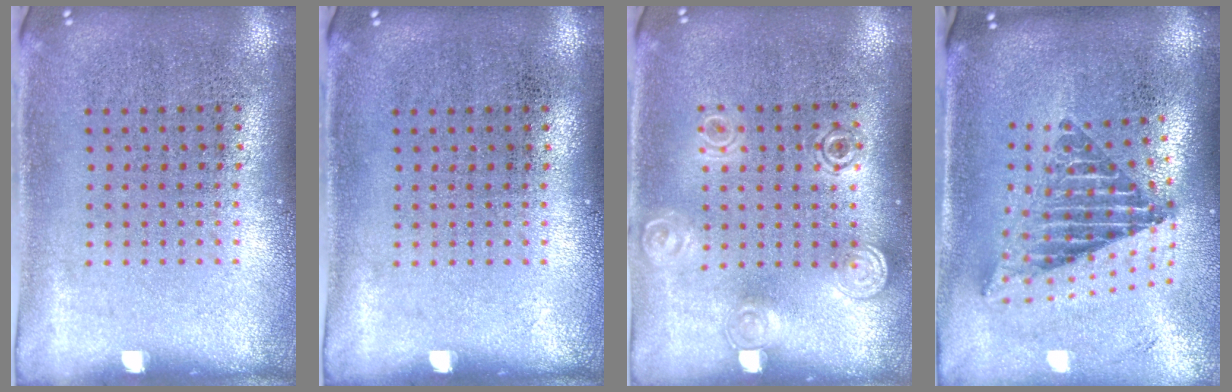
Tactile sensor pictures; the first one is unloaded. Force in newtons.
{"total": 0.0}
{"total": 1.4, "press": 1.3, "slide": 0.6}
{"total": 2.4, "press": 1.7, "slide": 1.8}